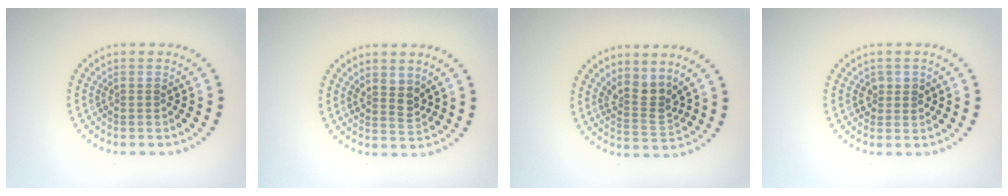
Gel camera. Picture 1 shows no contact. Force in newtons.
{"total": 1.7, "press": 1.5, "slide": 0.9}
{"total": 2.8, "press": 2.1, "slide": 1.8}
{"total": 1.3, "press": 1.3, "slide": 0.4}